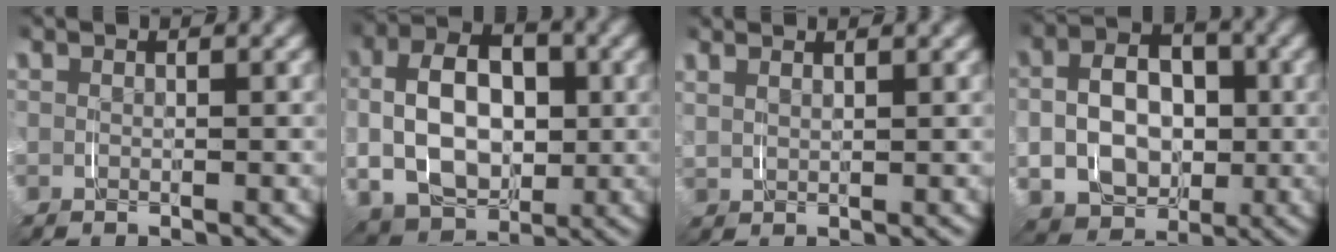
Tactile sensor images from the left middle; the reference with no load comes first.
{"total": 6.8, "force": [0.7, 5.3, 4.2], "torque": [-0.041, 0.002, 0.007]}
{"total": 1.9, "force": [1.8, -0.6, -0.1], "torque": [0.011, 0.004, 0.032]}
{"total": 6.5, "force": [-0.7, 5.9, 2.7], "torque": [-0.023, -0.024, -0.010]}